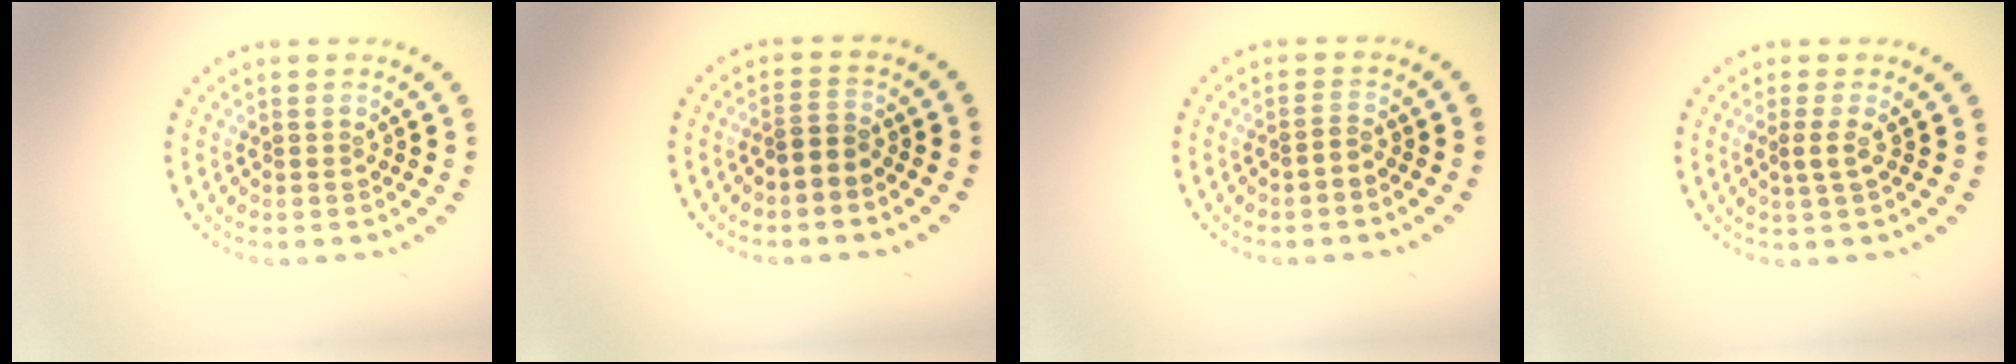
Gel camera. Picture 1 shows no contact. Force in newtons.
{"total": 1.8, "press": 1.4, "slide": 1.1}
{"total": 0.6, "press": 0.3, "slide": 0.5}
{"total": 1.3, "press": 0.9, "slide": 0.9}